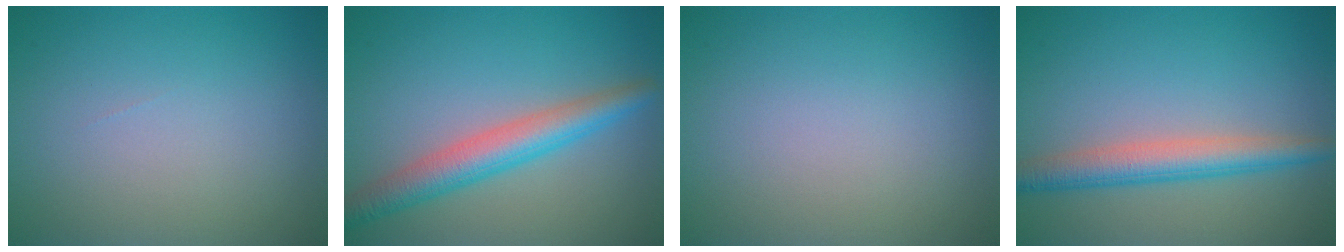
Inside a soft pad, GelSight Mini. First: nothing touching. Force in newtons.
{"total": 4.6, "press": 4.6, "slide": 0.0}
{"total": 0.0}
{"total": 4.1, "press": 4.1, "slide": 0.1}